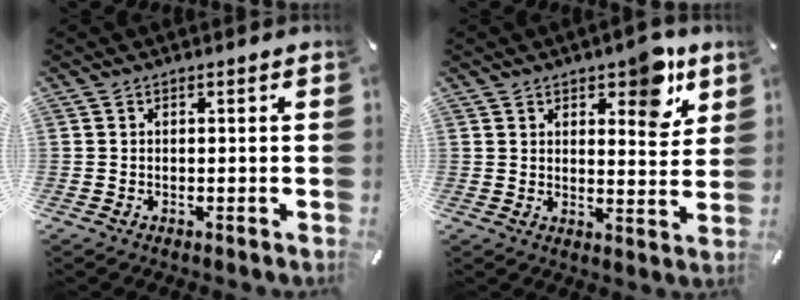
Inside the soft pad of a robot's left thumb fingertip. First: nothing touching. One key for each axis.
{"total": 8.8, "fx": 5.9, "fy": 4.3, "fz": 4.8, "tx": -0.039, "ty": -0.037, "tz": 0.095}